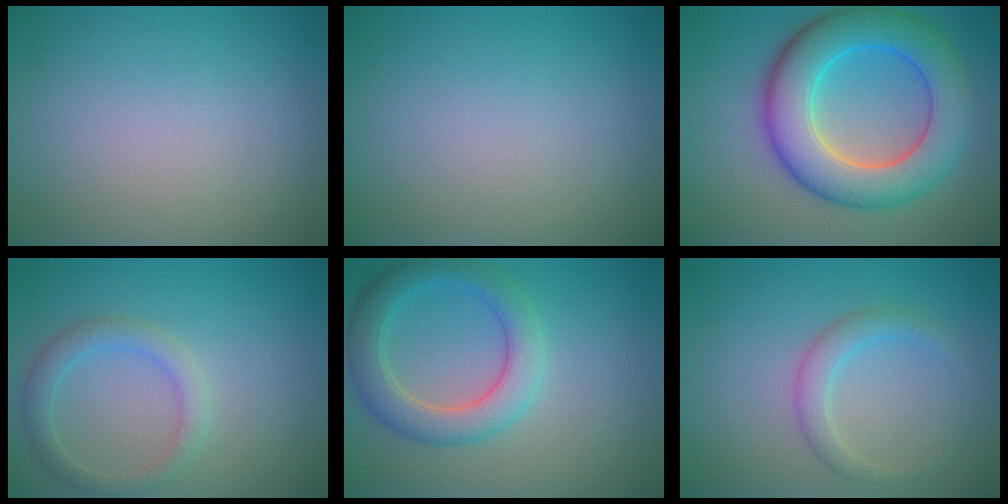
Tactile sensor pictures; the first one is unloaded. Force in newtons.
{"total": 0.0}
{"total": 9.3, "press": 9.3, "slide": 0.1}
{"total": 2.5, "press": 2.5, "slide": 0.2}
{"total": 4.7, "press": 4.7, "slide": 0.2}
{"total": 2.0, "press": 2.0, "slide": 0.2}